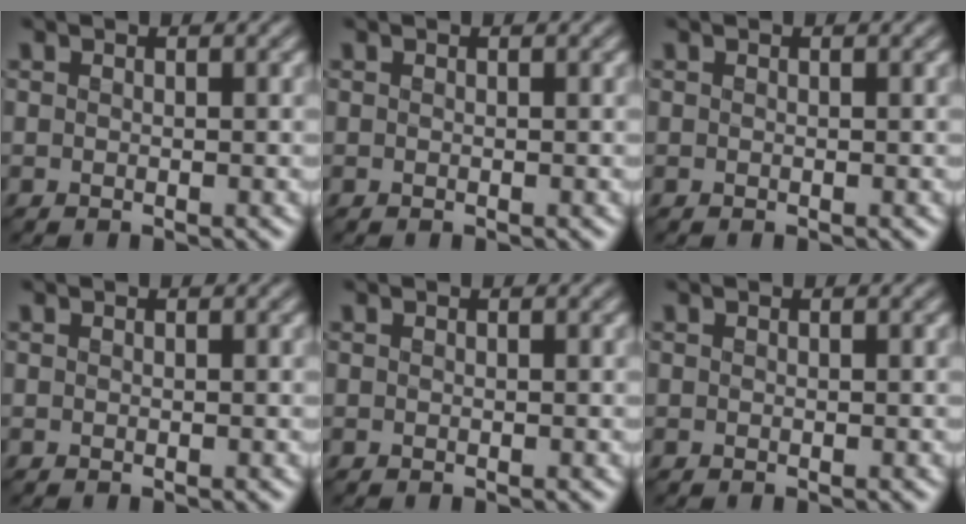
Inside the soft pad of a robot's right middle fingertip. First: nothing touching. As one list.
[{"total": 0.0}, {"total": 0.0}, {"total": 0.0}, {"total": 0.0}, {"total": 0.0}]